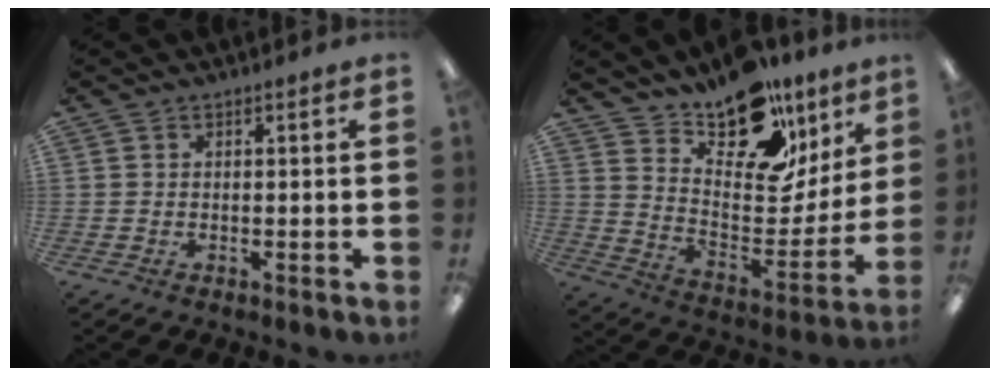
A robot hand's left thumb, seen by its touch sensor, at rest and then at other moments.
{"total": 17.9, "force": [14.2, 7.9, 7.5], "torque": [-0.109, -0.107, 0.248]}